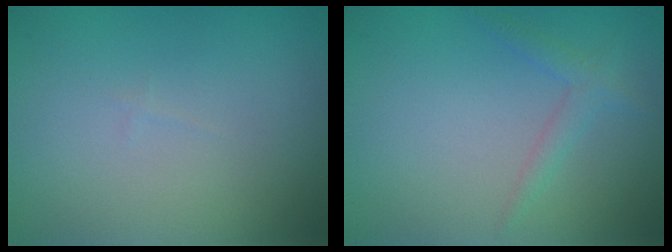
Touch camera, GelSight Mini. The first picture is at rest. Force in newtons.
{"total": 1.4, "press": 1.4, "slide": 0.1}